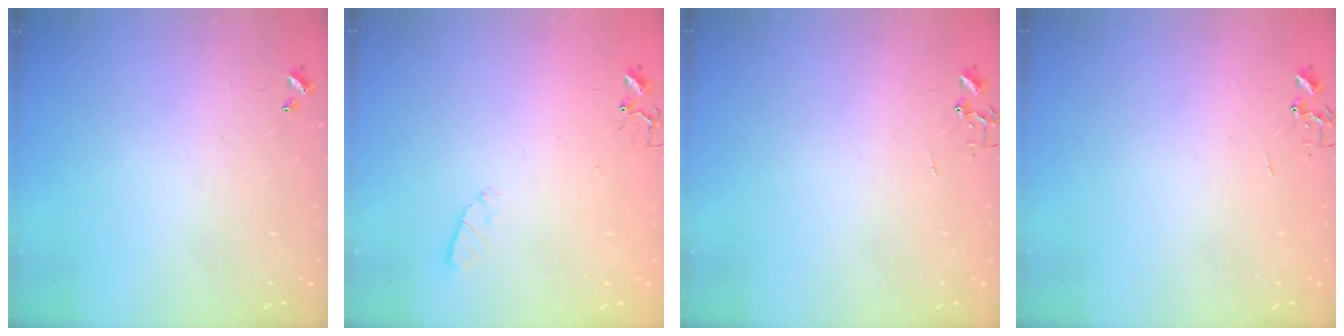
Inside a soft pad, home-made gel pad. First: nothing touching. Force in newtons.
{"total": 2.9, "press": 2.8, "slide": 0.5}
{"total": 0.0}
{"total": 0.0}